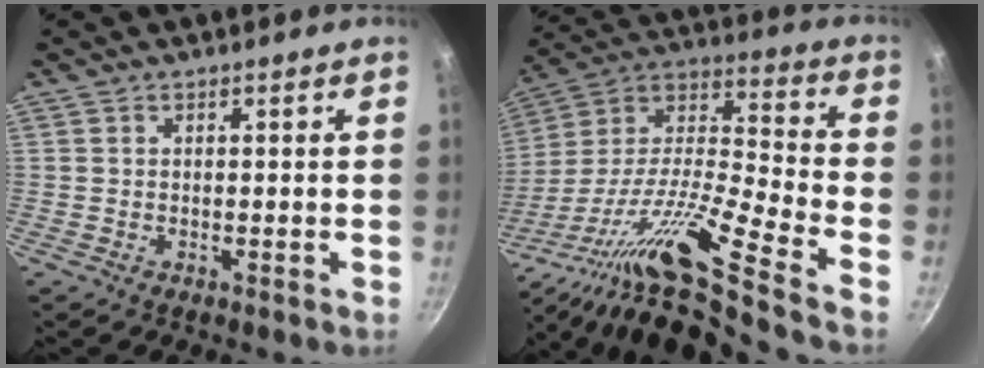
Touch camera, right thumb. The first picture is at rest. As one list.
[{"total": 22.2, "force": [-13.7, 2.1, 17.4], "torque": [-0.273, 0.071, -0.262]}]